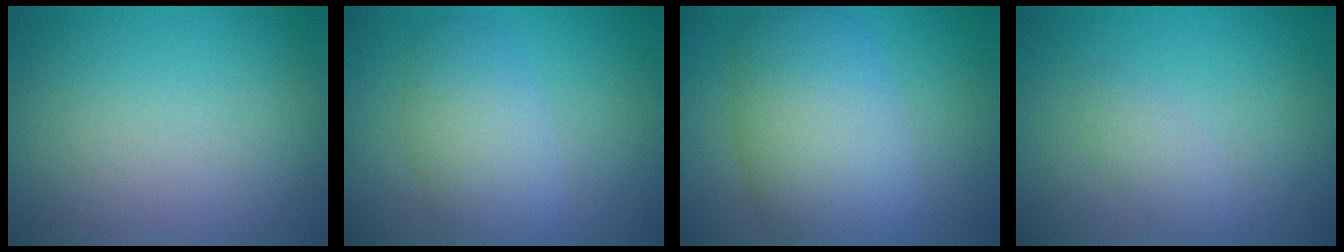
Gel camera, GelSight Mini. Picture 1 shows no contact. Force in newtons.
{"total": 4.8, "press": 4.8, "slide": 0.2}
{"total": 9.4, "press": 9.4, "slide": 0.2}
{"total": 1.5, "press": 1.5, "slide": 0.0}